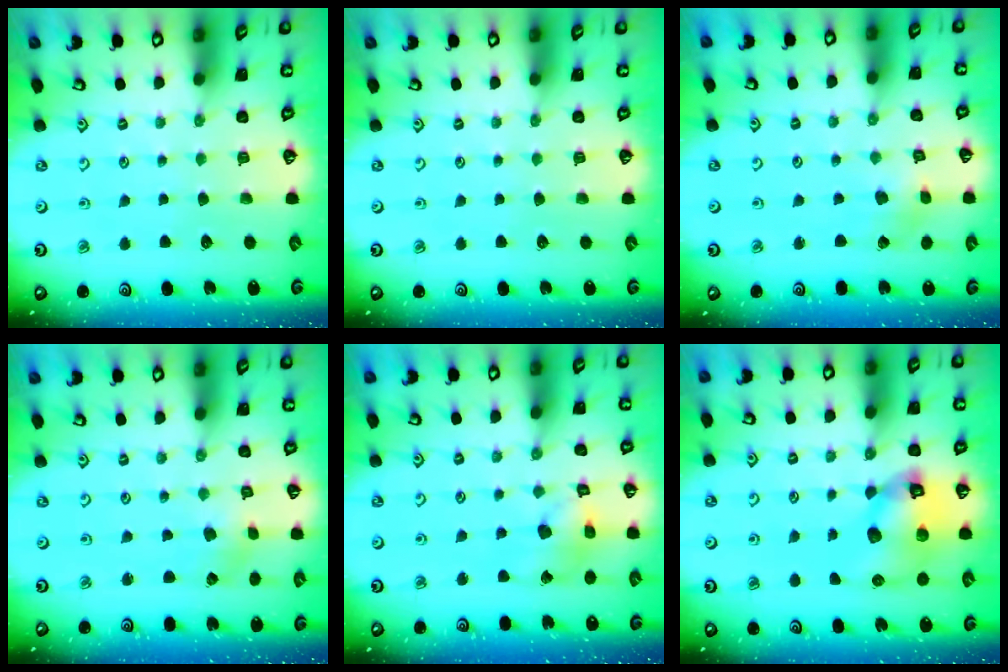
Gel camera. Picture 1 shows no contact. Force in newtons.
{"total": 0.0}
{"total": 2.2, "press": 2.2, "slide": 0.1}
{"total": 0.5, "press": 0.5, "slide": 0.1}
{"total": 10.8, "press": 10.7, "slide": 1.4}
{"total": 12.5, "press": 12.4, "slide": 1.7}